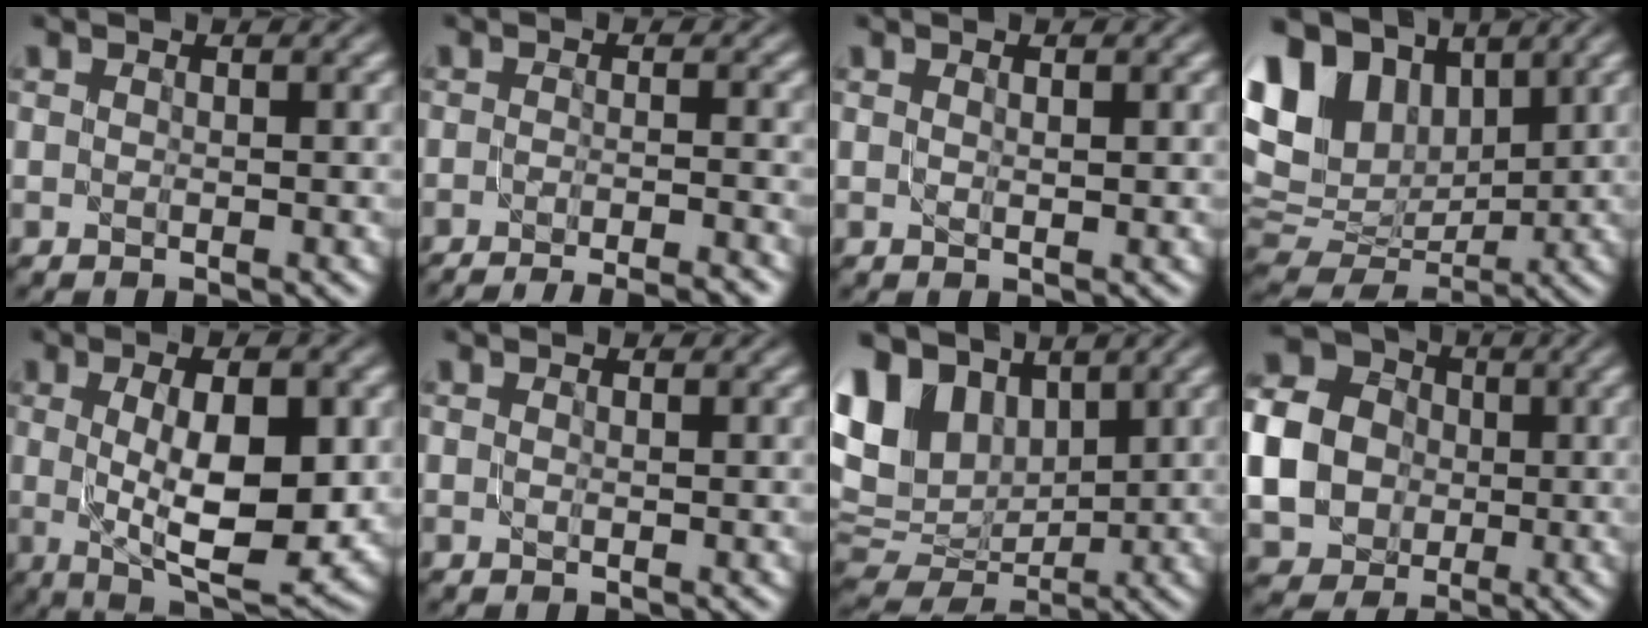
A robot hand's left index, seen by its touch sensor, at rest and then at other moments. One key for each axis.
{"total": 7.7, "fx": -6.5, "fy": 1.8, "fz": 3.7, "tx": -0.028, "ty": -0.005, "tz": -0.078}
{"total": 0.6, "fx": 0.3, "fy": 0.2, "fz": 0.5, "tx": -0.010, "ty": -0.001, "tz": 0.006}
{"total": 12.4, "fx": 5.3, "fy": 8.2, "fz": 7.6, "tx": -0.170, "ty": 0.023, "tz": 0.095}
{"total": 9.6, "fx": 0.3, "fy": 3.4, "fz": 8.9, "tx": -0.139, "ty": -0.005, "tz": 0.009}
{"total": 0.0}
{"total": 10.1, "fx": 4.0, "fy": 6.9, "fz": 6.2, "tx": -0.147, "ty": 0.011, "tz": 0.073}
{"total": 8.8, "fx": -0.3, "fy": 7.7, "fz": 4.2, "tx": -0.116, "ty": -0.001, "tz": -0.015}